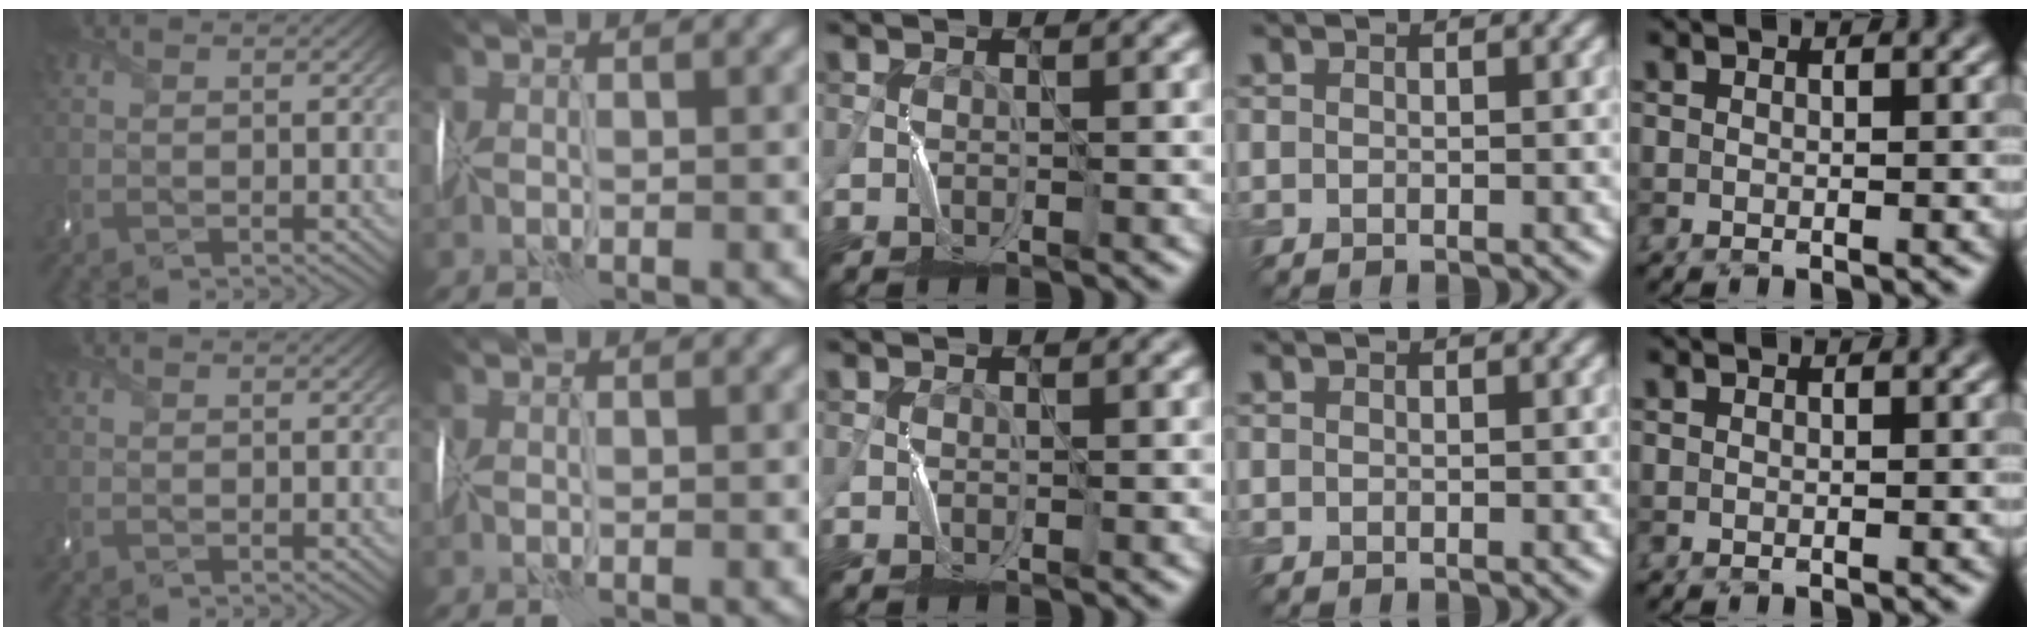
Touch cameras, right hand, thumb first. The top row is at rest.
{}